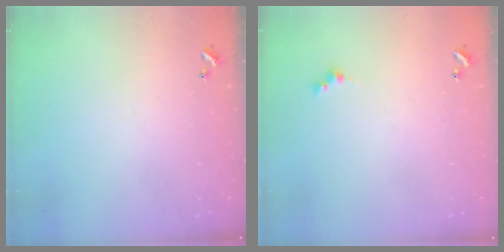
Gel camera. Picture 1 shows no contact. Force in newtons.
{"total": 2.6, "press": 2.6, "slide": 0.5}